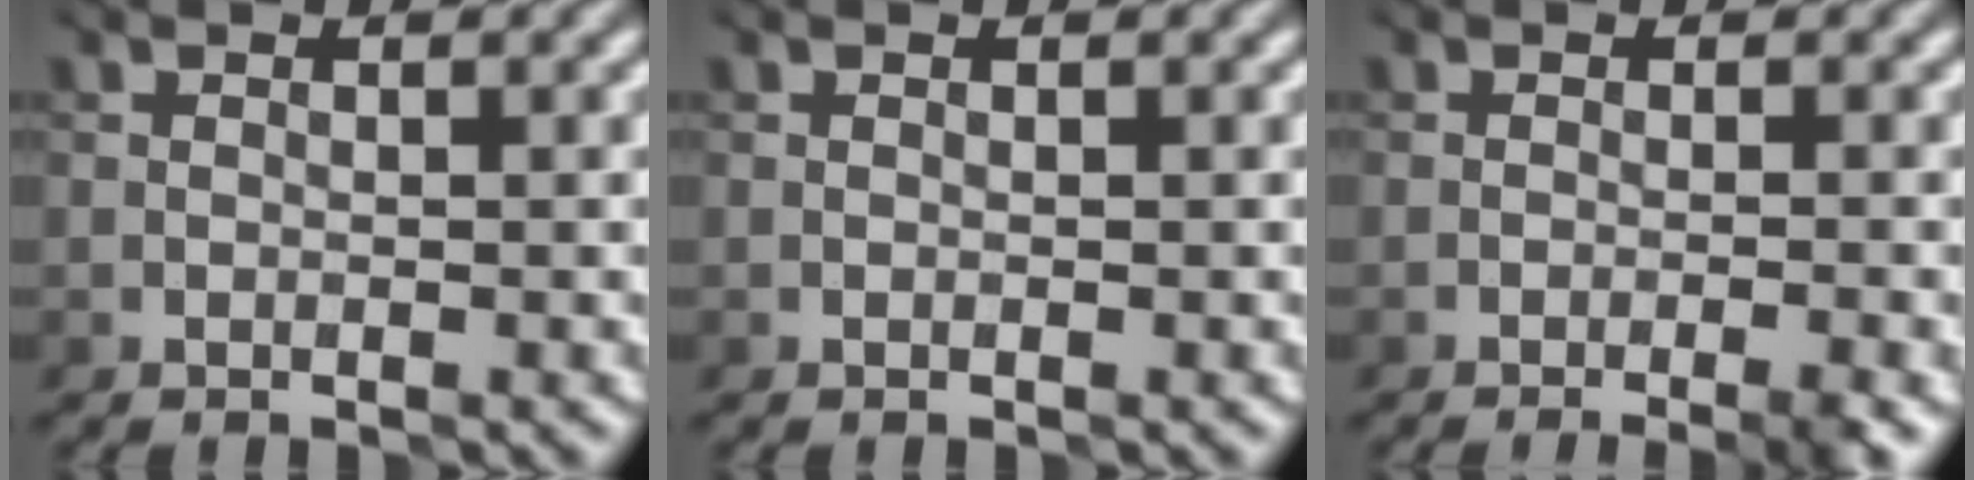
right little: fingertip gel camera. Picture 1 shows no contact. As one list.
[{"total": 0.0}, {"total": 3.7, "force": [-2.4, 0.5, 2.8], "torque": [-0.050, -0.001, -0.037]}]